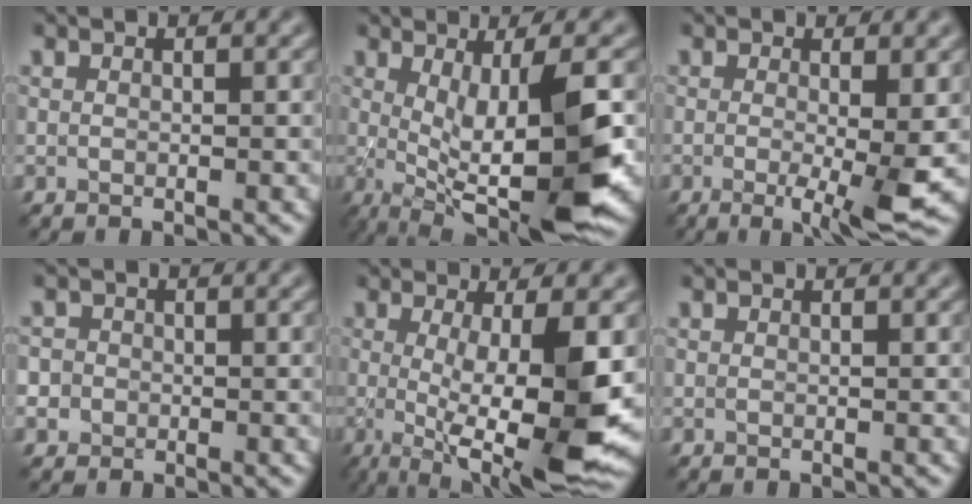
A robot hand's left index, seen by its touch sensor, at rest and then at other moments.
{"total": 10.5, "force": [-0.5, 2.5, 10.1], "torque": [-0.148, -0.012, -0.002]}
{"total": 4.7, "force": [-0.8, 0.7, 4.6], "torque": [-0.071, -0.015, -0.009]}
{"total": 2.7, "force": [-0.5, 2.6, 0.4], "torque": [0.003, 0.017, -0.032]}
{"total": 10.7, "force": [-0.9, 2.6, 10.4], "torque": [-0.146, -0.021, -0.009]}
{"total": 0.0}